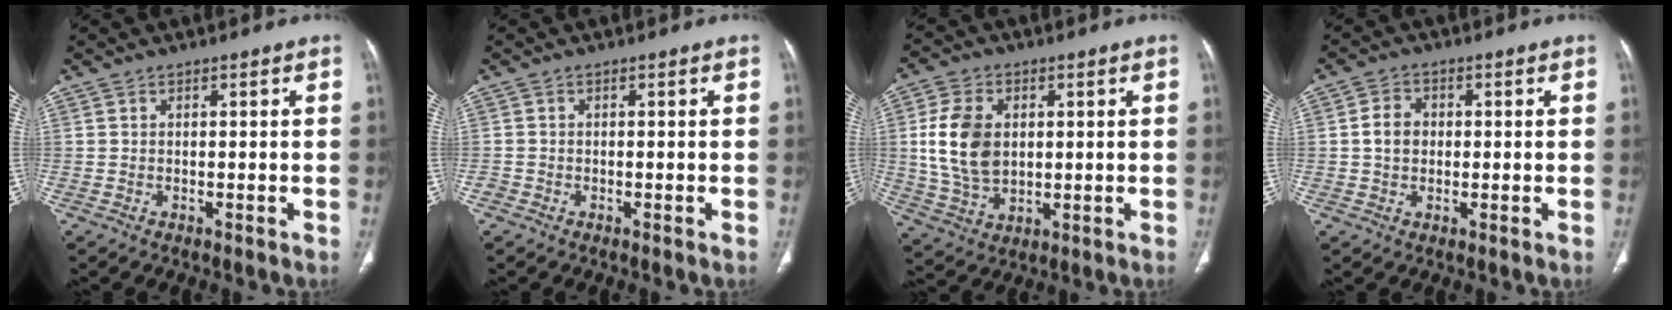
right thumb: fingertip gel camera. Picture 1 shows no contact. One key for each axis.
{"total": 0.9, "fx": -0.6, "fy": 0.6, "fz": 0.2, "tx": -0.001, "ty": 0.001, "tz": -0.017}
{"total": 12.4, "fx": 1.6, "fy": 8.4, "fz": 9.0, "tx": -0.164, "ty": -0.003, "tz": 0.038}
{"total": 4.4, "fx": 0.1, "fy": 3.5, "fz": 2.5, "tx": -0.038, "ty": 0.010, "tz": -0.002}